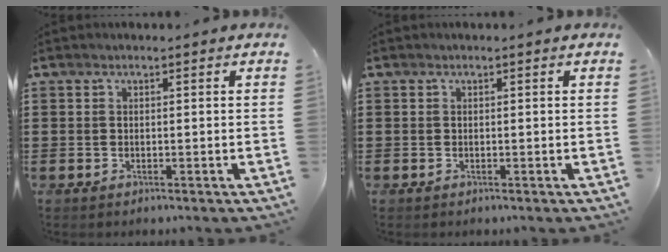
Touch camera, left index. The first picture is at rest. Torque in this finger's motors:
{"motor_torque": [0.00, 0.00, 0.00, 0.00]}